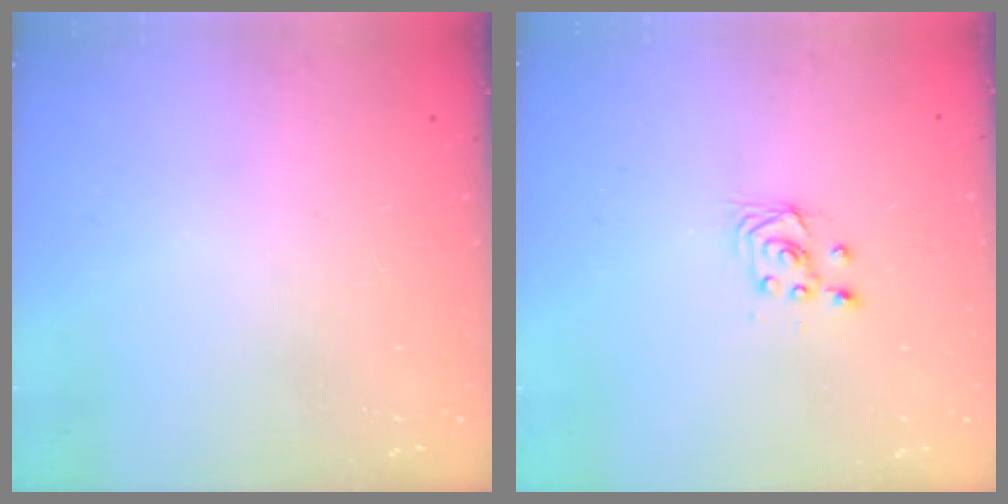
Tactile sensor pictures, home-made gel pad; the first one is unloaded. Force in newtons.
{"total": 2.9, "press": 2.7, "slide": 1.0}